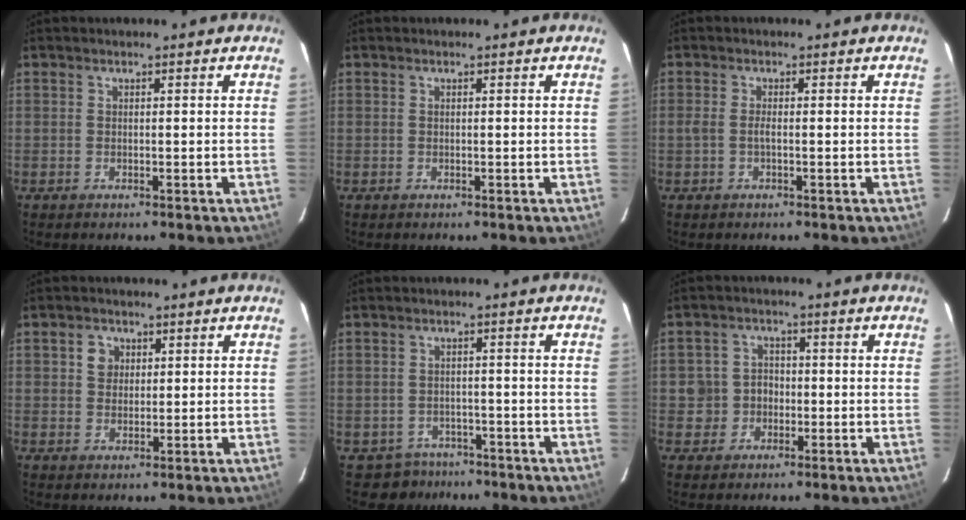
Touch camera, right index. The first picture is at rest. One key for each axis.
{"total": 0.0}
{"total": 1.5, "fx": -0.4, "fy": 0.1, "fz": 1.4, "tx": -0.028, "ty": 0.001, "tz": -0.010}
{"total": 3.3, "fx": 1.1, "fy": 2.9, "fz": 1.0, "tx": -0.011, "ty": 0.012, "tz": 0.021}
{"total": 4.7, "fx": -3.6, "fy": 2.9, "fz": -0.5, "tx": -0.002, "ty": 0.014, "tz": -0.056}
{"total": 4.8, "fx": -1.0, "fy": 4.7, "fz": 0.8, "tx": -0.011, "ty": 0.022, "tz": -0.011}